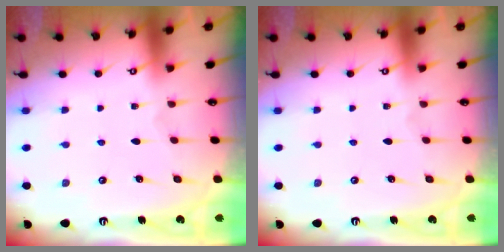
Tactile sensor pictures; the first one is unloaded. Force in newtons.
{"total": 0.0}